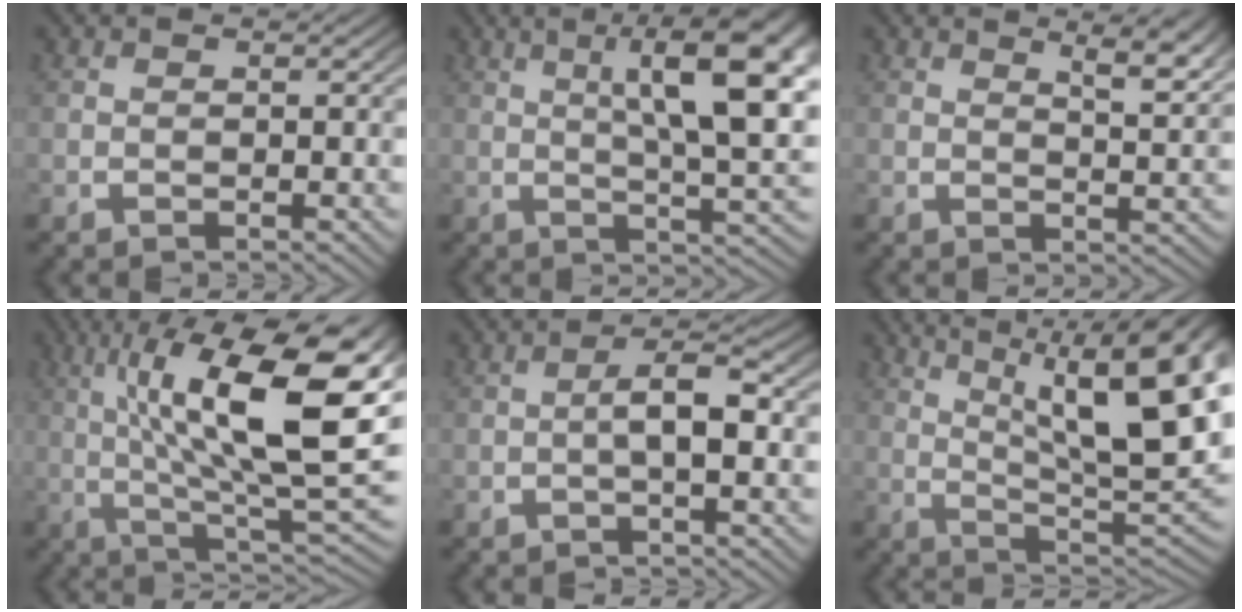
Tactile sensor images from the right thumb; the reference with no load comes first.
{"total": 12.4, "force": [3.3, 5.5, 10.6], "torque": [-0.122, 0.002, 0.043]}
{"total": 4.3, "force": [2.4, 1.3, 3.3], "torque": [-0.041, -0.002, 0.041]}
{"total": 15.8, "force": [1.6, 6.6, 14.2], "torque": [-0.219, -0.026, 0.040]}
{"total": 3.7, "force": [-0.2, 1.4, 3.4], "torque": [-0.067, 0.000, -0.006]}
{"total": 14.5, "force": [3.0, 7.7, 11.9], "torque": [-0.170, -0.027, 0.054]}